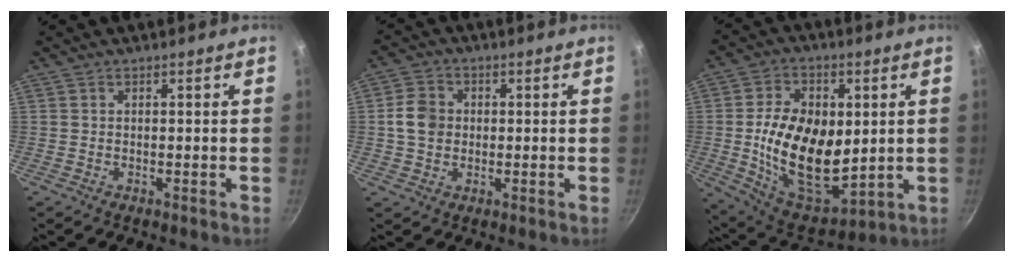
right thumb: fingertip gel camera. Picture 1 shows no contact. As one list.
[{"total": 5.9, "force": [0.2, 4.9, 3.2], "torque": [-0.043, 0.008, -0.005]}, {"total": 21.0, "force": [0.4, 13.0, 16.5], "torque": [-0.264, -0.019, 0.021]}]